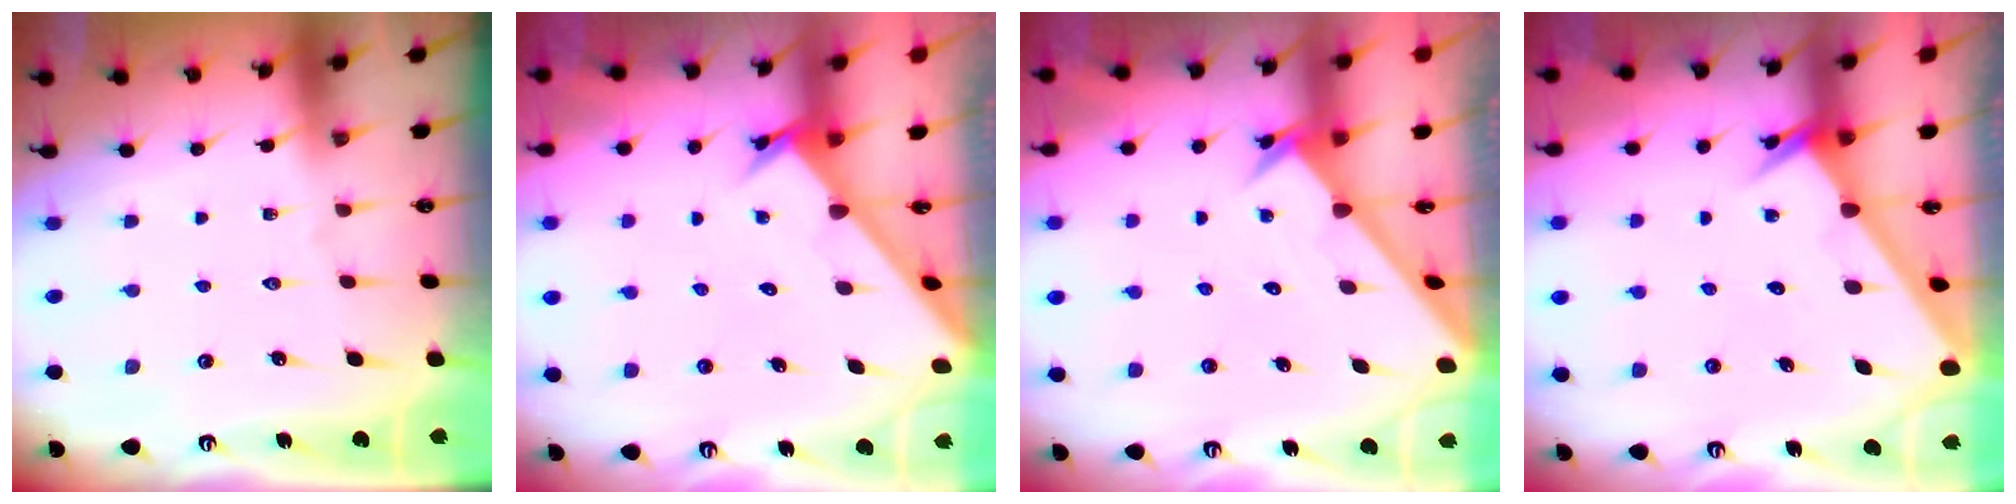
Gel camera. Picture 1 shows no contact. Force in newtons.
{"total": 2.5, "press": 2.5, "slide": 0.2}
{"total": 2.5, "press": 2.5, "slide": 0.2}
{"total": 2.5, "press": 2.5, "slide": 0.3}